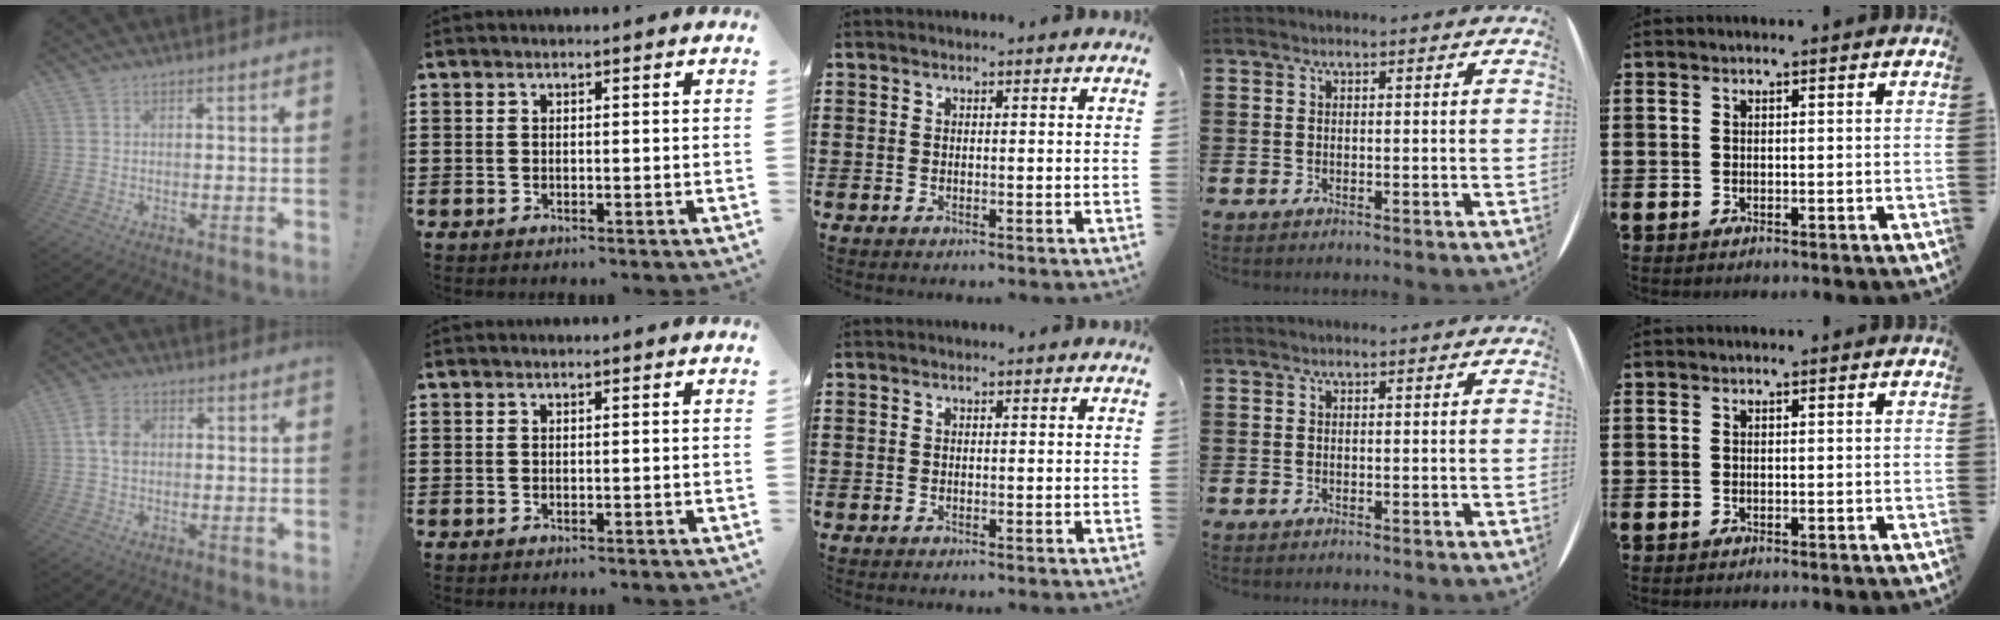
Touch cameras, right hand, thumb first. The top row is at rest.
{"thumb": {"total": 6.2, "force": [0.5, 4.5, 4.2], "torque": [-0.075, 0.005, 0.010]}}